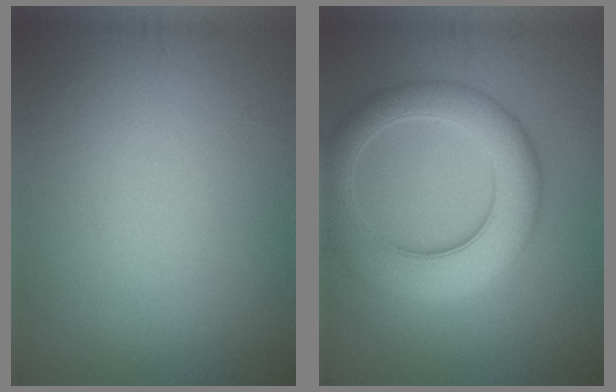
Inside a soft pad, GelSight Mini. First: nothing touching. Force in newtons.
{"total": 8.2, "press": 8.2, "slide": 0.2}